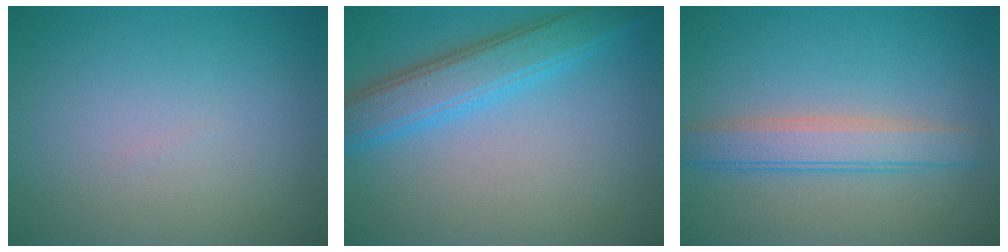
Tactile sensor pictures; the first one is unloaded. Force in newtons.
{"total": 4.6, "press": 4.6, "slide": 0.2}
{"total": 3.6, "press": 3.6, "slide": 0.1}